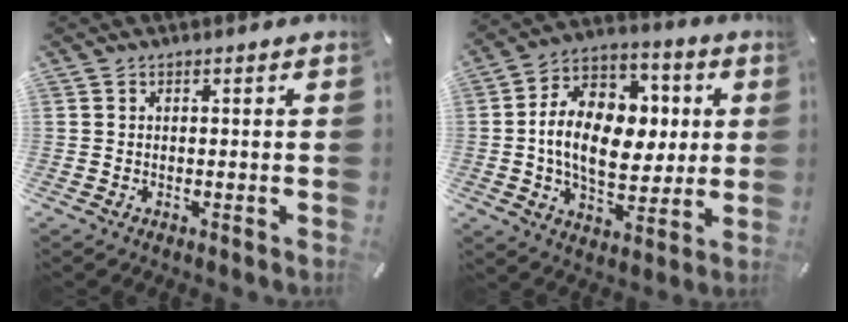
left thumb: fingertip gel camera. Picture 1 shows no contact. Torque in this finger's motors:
{"motor_torque": [2.40, 2.60, 1.75, -0.99, 0.59]}